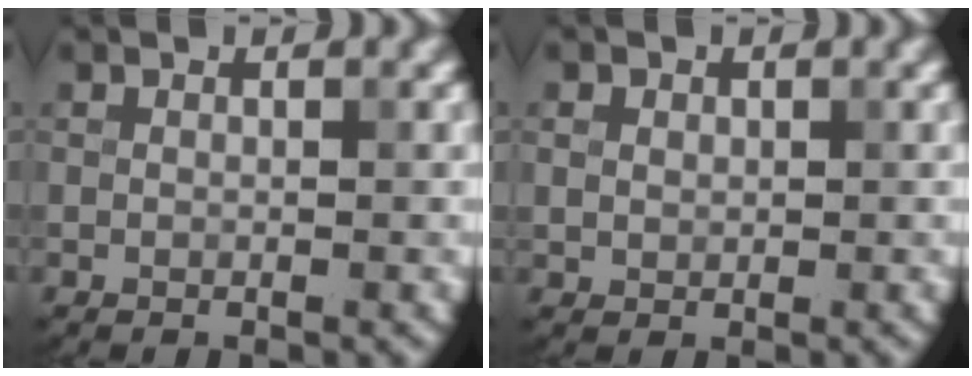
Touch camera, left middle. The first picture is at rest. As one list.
[{"total": 1.1, "force": [0.5, 1.0, 0.4], "torque": [-0.005, -0.002, 0.009]}]